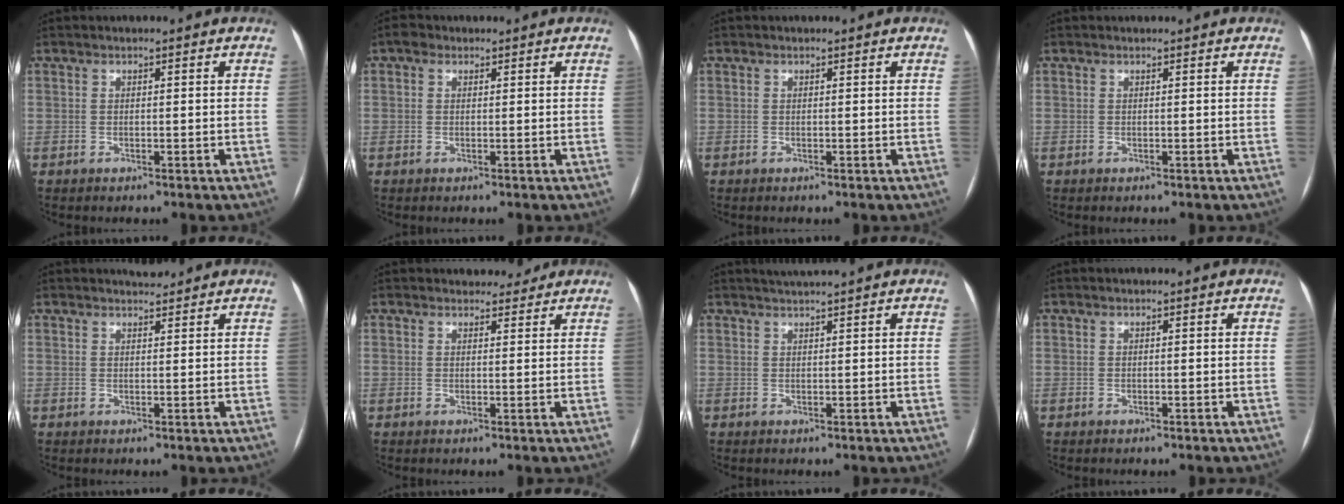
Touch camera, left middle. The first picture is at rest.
{"total": 1.2, "force": [0.6, 1.0, 0.3], "torque": [-0.008, 0.008, 0.007]}
{"total": 0.0}
{"total": 0.0}
{"total": 1.7, "force": [1.7, 0.2, 0.1], "torque": [-0.007, -0.001, 0.029]}
{"total": 2.8, "force": [2.6, 1.1, 0.2], "torque": [0.001, -0.003, 0.031]}
{"total": 2.0, "force": [1.7, -0.8, 0.4], "torque": [-0.004, 0.002, 0.036]}
{"total": 0.0}